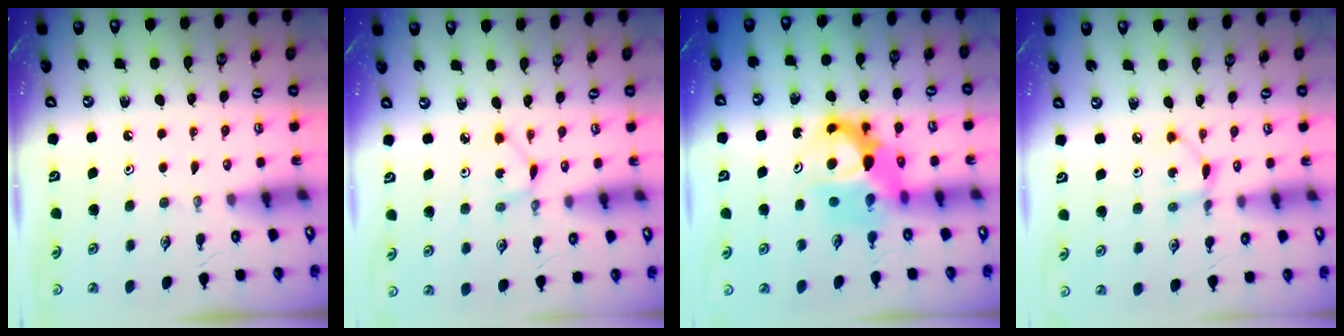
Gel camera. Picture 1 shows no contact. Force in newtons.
{"total": 1.9, "press": 1.9, "slide": 0.2}
{"total": 10.8, "press": 10.7, "slide": 1.0}
{"total": 3.6, "press": 3.6, "slide": 0.1}